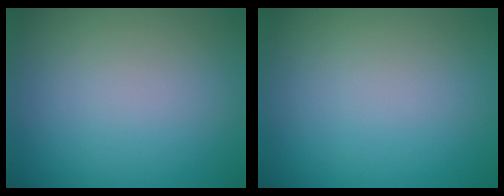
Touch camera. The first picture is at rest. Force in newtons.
{"total": 0.0}